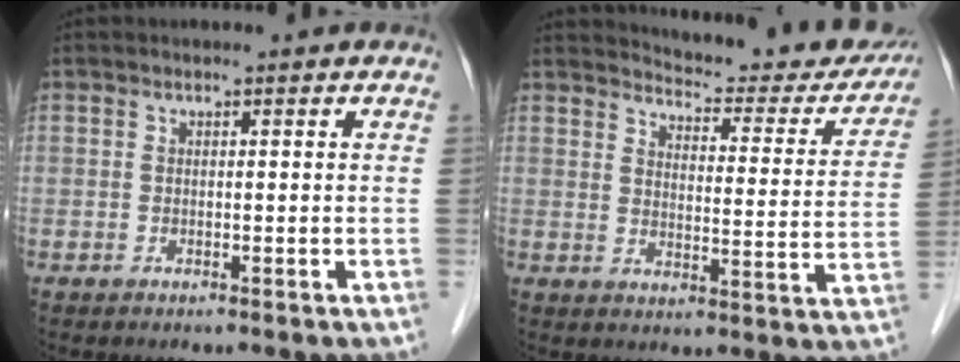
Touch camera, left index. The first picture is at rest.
{"total": 18.7, "force": [17.8, 3.5, 4.6], "torque": [-0.042, -0.065, 0.198]}